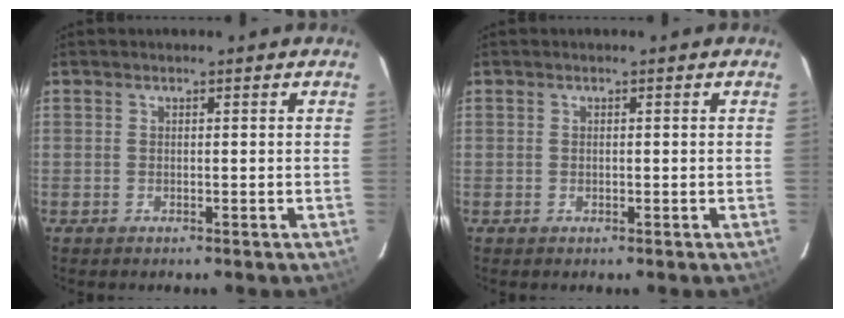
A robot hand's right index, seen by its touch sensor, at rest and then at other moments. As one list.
[{"total": 0.0}]